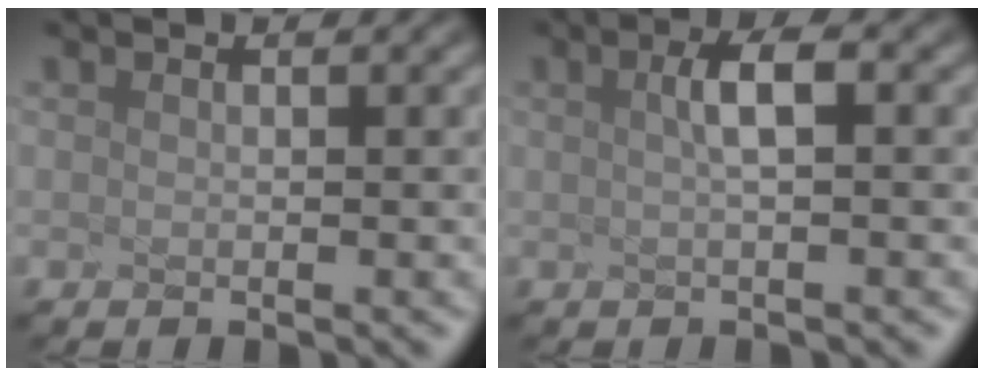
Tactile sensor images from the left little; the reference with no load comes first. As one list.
[{"total": 1.7, "force": [-1.0, -0.5, 1.3], "torque": [-0.045, 0.002, 0.017]}]